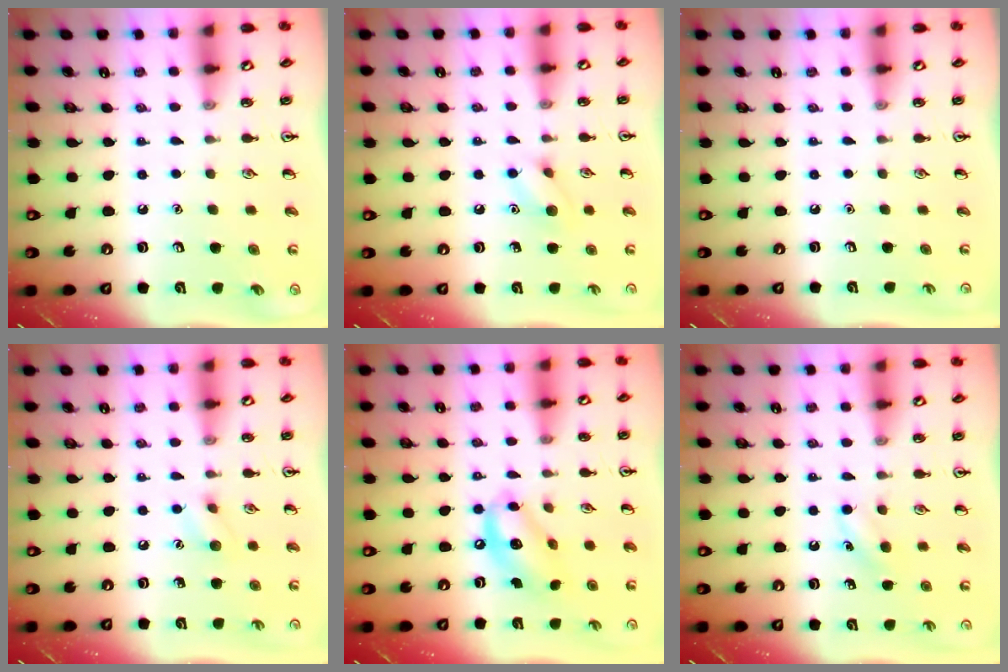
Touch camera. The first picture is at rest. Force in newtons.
{"total": 7.4, "press": 7.3, "slide": 1.0}
{"total": 0.0}
{"total": 7.0, "press": 6.8, "slide": 1.7}
{"total": 11.7, "press": 11.4, "slide": 2.6}
{"total": 3.9, "press": 3.7, "slide": 1.2}